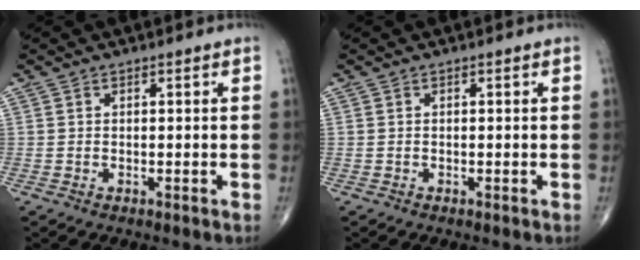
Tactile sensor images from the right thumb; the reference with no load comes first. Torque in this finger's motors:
{"motor_torque": [-0.02, 0.02, 0.00, 0.00, 0.00]}